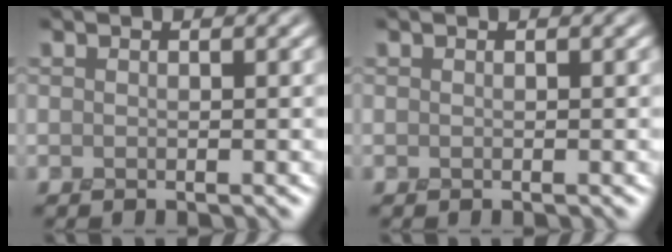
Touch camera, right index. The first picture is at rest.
{"total": 0.0}